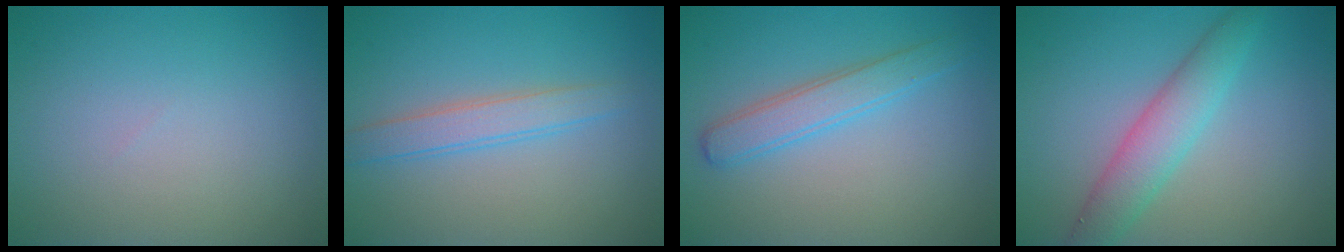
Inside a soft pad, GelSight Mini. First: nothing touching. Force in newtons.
{"total": 2.5, "press": 2.5, "slide": 0.0}
{"total": 2.8, "press": 2.8, "slide": 0.1}
{"total": 4.1, "press": 4.1, "slide": 0.1}